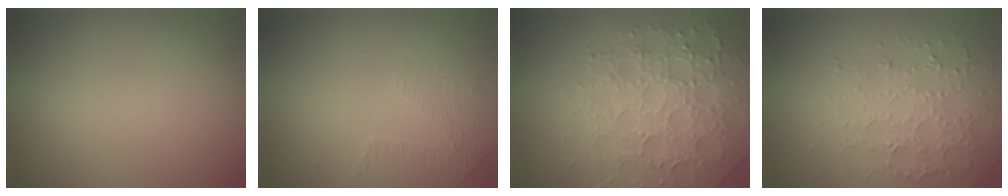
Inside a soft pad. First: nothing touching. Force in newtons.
{"total": 1.4, "press": 0.9, "slide": 1.1}
{"total": 5.4, "press": 5.2, "slide": 1.5}
{"total": 3.8, "press": 3.6, "slide": 1.2}